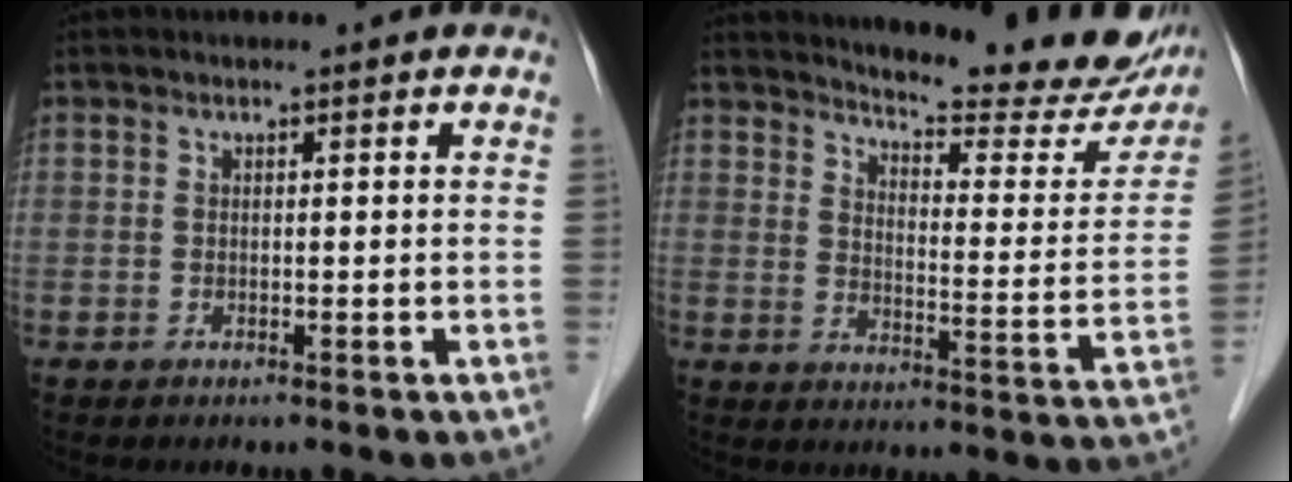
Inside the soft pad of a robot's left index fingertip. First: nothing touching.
{"total": 20.1, "force": [18.4, 2.9, 7.7], "torque": [-0.096, -0.074, 0.220]}